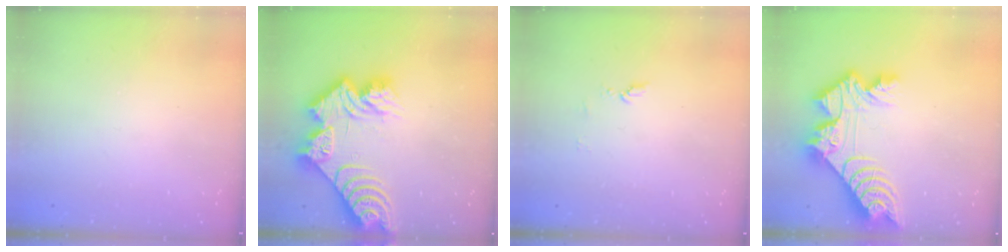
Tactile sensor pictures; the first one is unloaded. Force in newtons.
{"total": 17.3, "press": 17.2, "slide": 1.7}
{"total": 5.1, "press": 5.0, "slide": 0.6}
{"total": 14.9, "press": 14.8, "slide": 1.5}